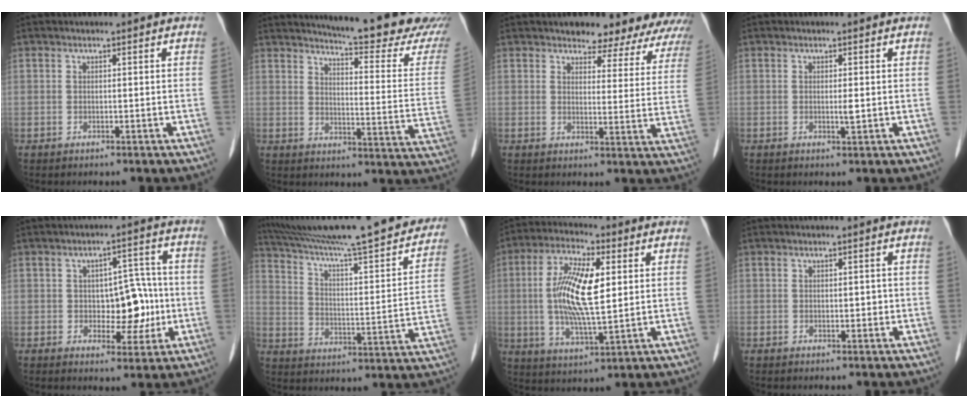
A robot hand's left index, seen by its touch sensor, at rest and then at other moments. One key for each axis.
{"total": 21.6, "fx": 19.5, "fy": 1.3, "fz": 9.1, "tx": -0.120, "ty": -0.091, "tz": 0.224}
{"total": 16.3, "fx": 15.2, "fy": 4.4, "fz": 3.9, "tx": -0.007, "ty": -0.037, "tz": 0.147}
{"total": 1.1, "fx": 0.1, "fy": 0.1, "fz": 1.1, "tx": -0.020, "ty": -0.003, "tz": 0.001}
{"total": 7.6, "fx": -0.8, "fy": 4.1, "fz": 6.4, "tx": -0.090, "ty": 0.021, "tz": -0.003}
{"total": 30.0, "fx": 25.2, "fy": 3.2, "fz": 16.1, "tx": -0.249, "ty": -0.029, "tz": 0.340}
{"total": 12.2, "fx": 1.7, "fy": 3.4, "fz": 11.6, "tx": -0.233, "ty": 0.004, "tz": 0.030}
{"total": 1.3, "fx": 0.0, "fy": 0.7, "fz": 1.1, "tx": -0.015, "ty": 0.001, "tz": 0.001}